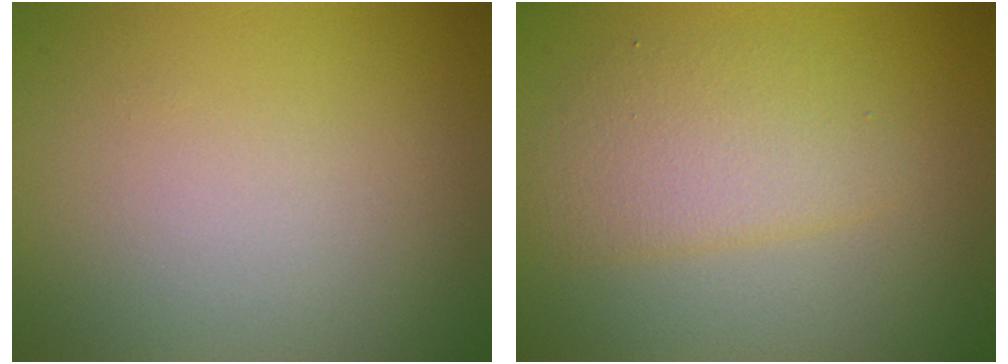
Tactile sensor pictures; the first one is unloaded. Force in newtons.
{"total": 3.2, "press": 3.2, "slide": 0.0}